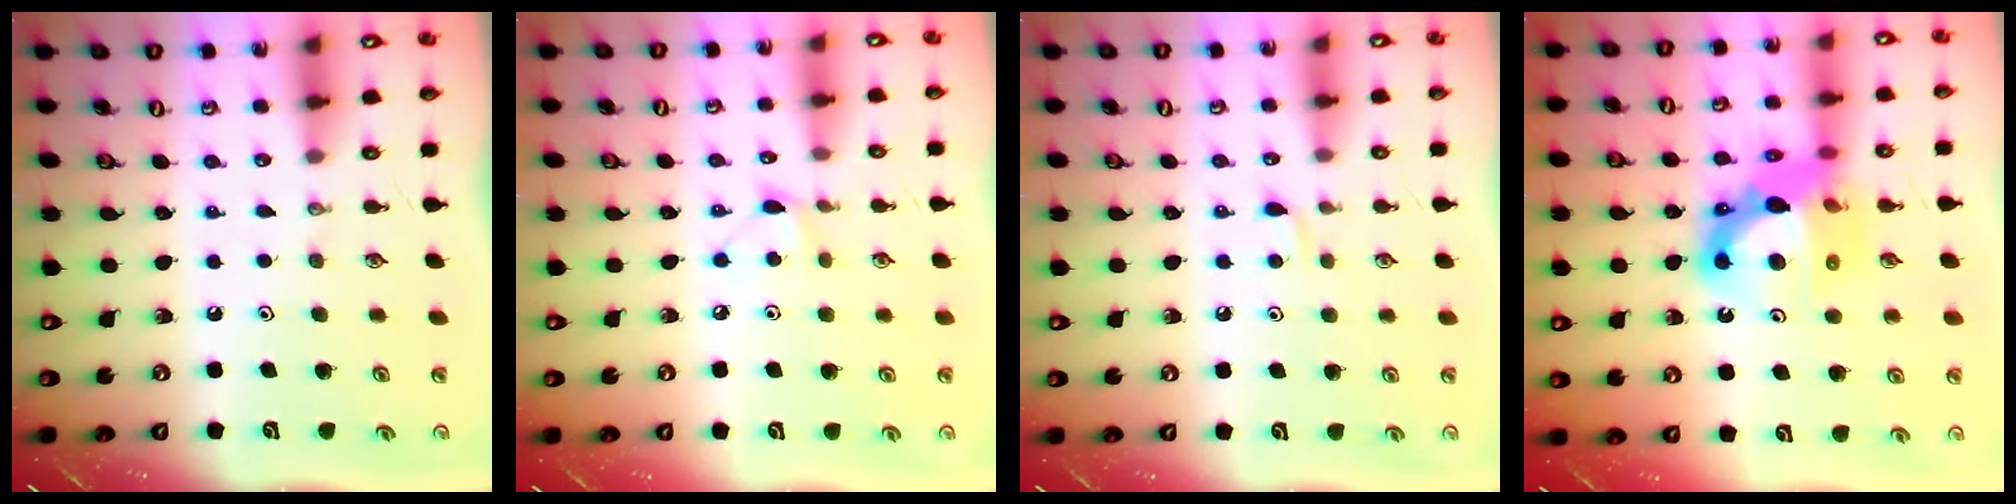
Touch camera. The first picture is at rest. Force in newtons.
{"total": 4.9, "press": 4.8, "slide": 0.7}
{"total": 4.4, "press": 4.3, "slide": 0.6}
{"total": 14.8, "press": 14.7, "slide": 1.8}